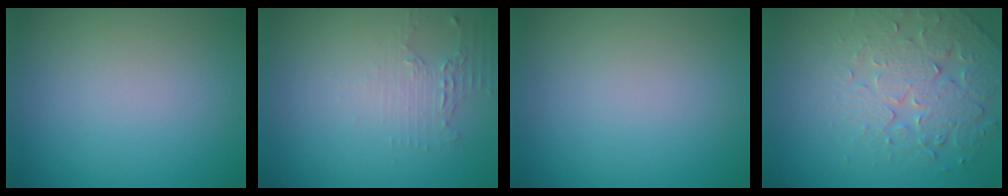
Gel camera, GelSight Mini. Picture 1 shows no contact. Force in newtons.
{"total": 1.9, "press": 1.3, "slide": 1.4}
{"total": 0.0}
{"total": 4.1, "press": 3.9, "slide": 1.3}